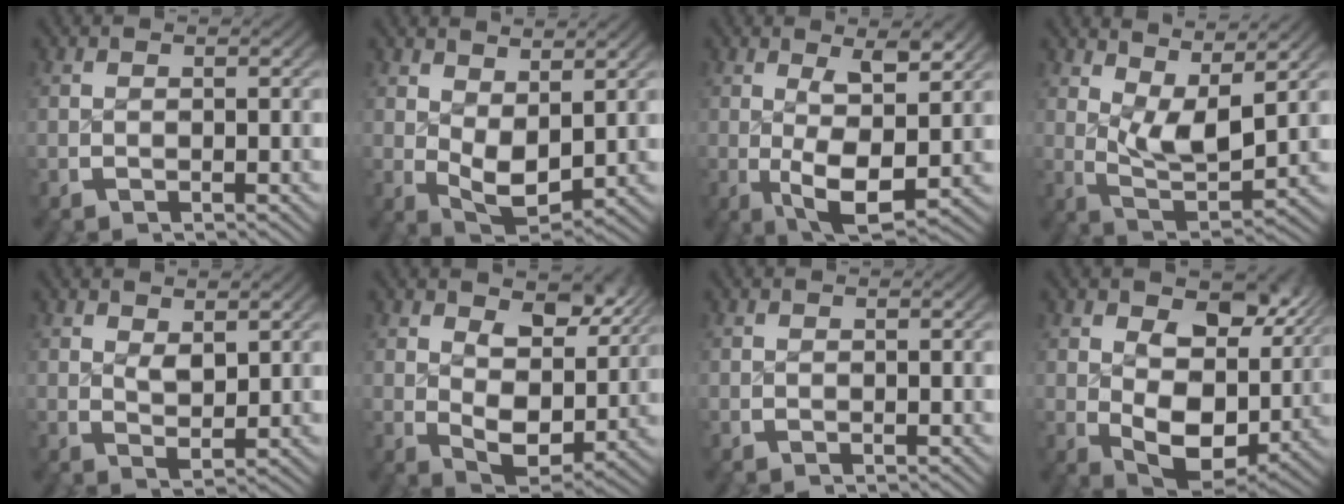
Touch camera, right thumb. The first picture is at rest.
{"total": 5.1, "force": [0.8, 3.1, 3.9], "torque": [-0.077, -0.030, 0.029]}
{"total": 7.1, "force": [-0.5, 3.6, 6.1], "torque": [-0.114, -0.033, 0.008]}
{"total": 5.9, "force": [2.0, 3.0, 4.7], "torque": [-0.094, -0.028, 0.044]}
{"total": 2.0, "force": [1.4, 0.8, 1.2], "torque": [-0.017, -0.011, 0.032]}
{"total": 6.4, "force": [1.8, 3.8, 4.8], "torque": [-0.083, -0.029, 0.040]}
{"total": 0.0}
{"total": 9.2, "force": [0.7, 5.9, 7.0], "torque": [-0.131, -0.047, 0.030]}